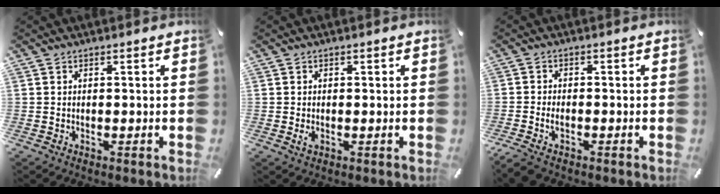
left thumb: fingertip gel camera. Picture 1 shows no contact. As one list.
[{"total": 1.4, "force": [-0.3, 1.0, 1.0], "torque": [-0.019, 0.001, -0.005]}, {"total": 2.8, "force": [-1.5, 1.6, 1.8], "torque": [-0.046, 0.003, -0.032]}]